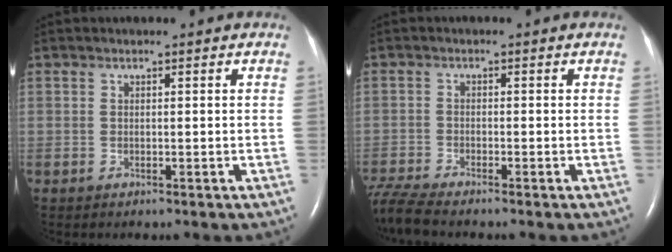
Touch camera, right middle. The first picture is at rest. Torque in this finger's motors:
{"motor_torque": [0.38, -0.38, 0.01, 0.03]}